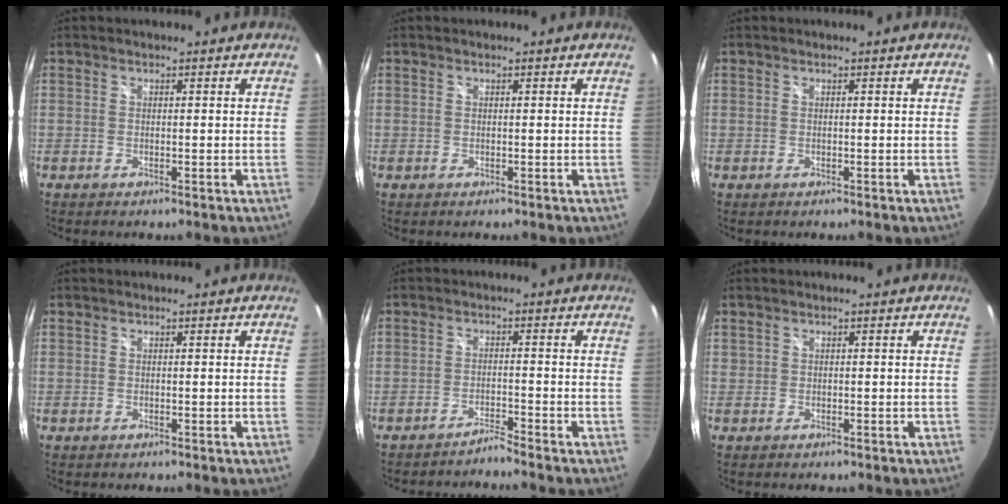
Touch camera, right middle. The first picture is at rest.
{"total": 0.0}
{"total": 0.0}
{"total": 0.0}
{"total": 2.4, "force": [-2.3, -0.7, 0.0], "torque": [-0.016, 0.002, -0.042]}
{"total": 0.6, "force": [-0.2, 0.6, 0.0], "torque": [0.000, -0.002, -0.003]}